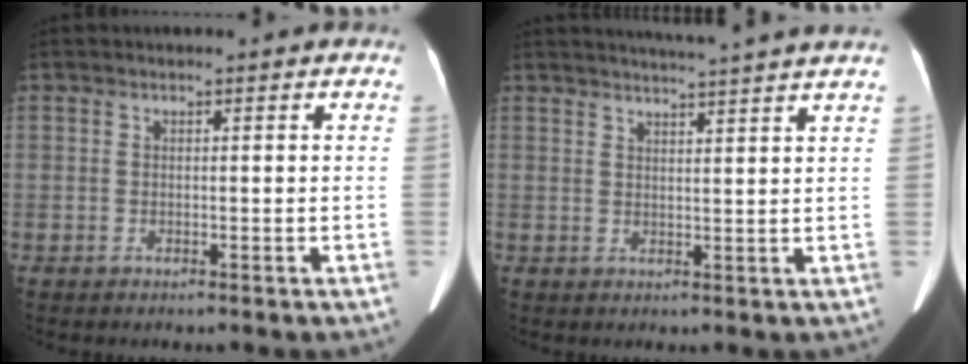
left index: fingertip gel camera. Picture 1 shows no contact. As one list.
[{"total": 10.5, "force": [9.6, -1.5, 3.9], "torque": [-0.057, 0.001, 0.113]}]